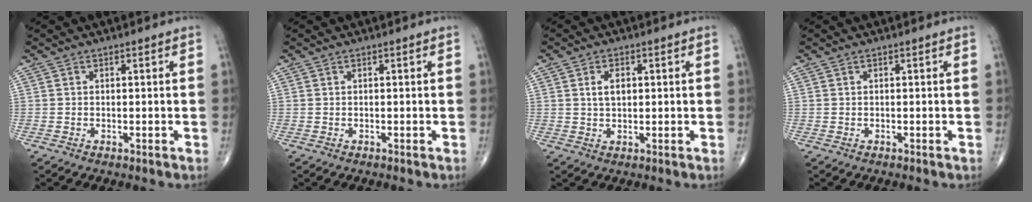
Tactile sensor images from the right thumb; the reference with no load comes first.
{"total": 0.0}
{"total": 3.6, "force": [0.9, 2.2, 2.8], "torque": [-0.046, 0.000, 0.018]}
{"total": 0.0}